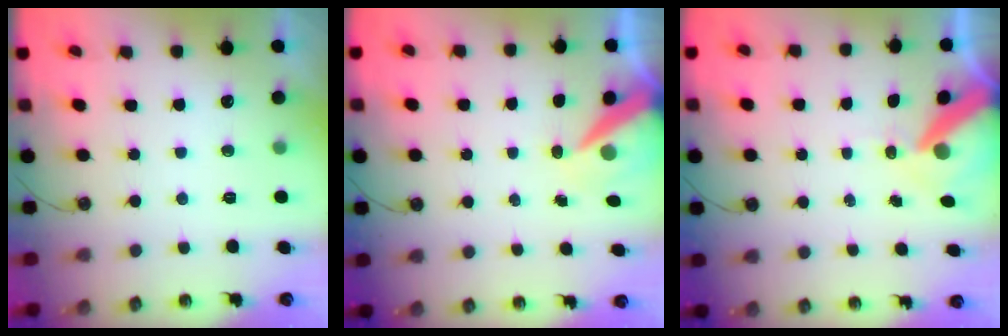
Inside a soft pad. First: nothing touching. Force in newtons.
{"total": 8.4, "press": 8.3, "slide": 0.5}
{"total": 11.1, "press": 11.0, "slide": 1.3}